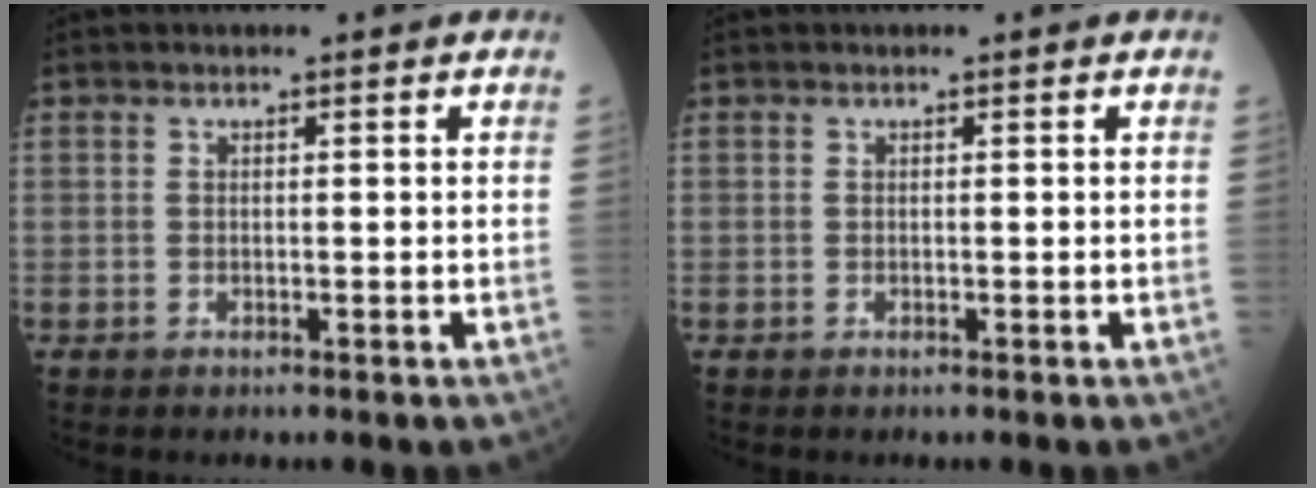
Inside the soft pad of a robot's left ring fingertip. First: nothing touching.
{"total": 0.0}